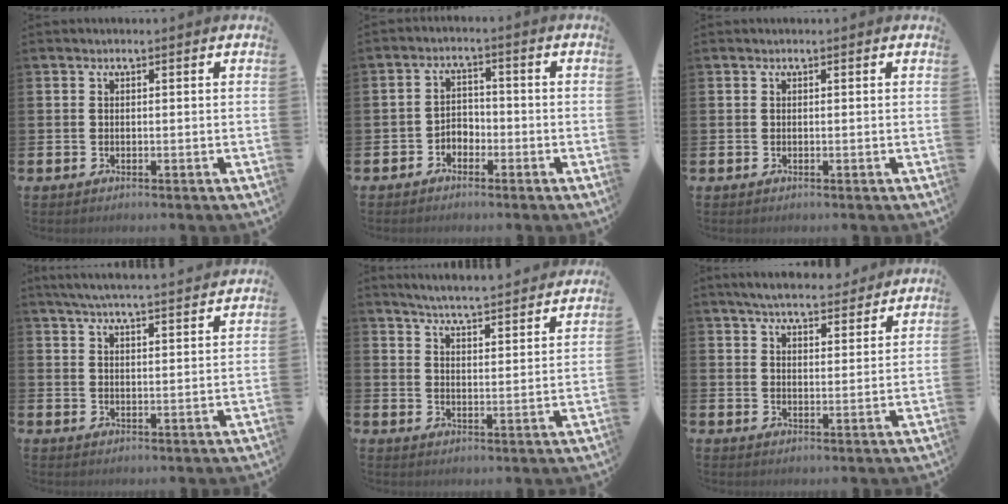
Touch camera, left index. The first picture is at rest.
{"total": 2.5, "force": [-2.0, 1.5, 0.4], "torque": [-0.018, 0.008, -0.045]}
{"total": 0.0}
{"total": 5.5, "force": [5.3, -0.3, 1.2], "torque": [-0.045, -0.026, 0.095]}
{"total": 5.5, "force": [5.4, -0.2, 0.9], "torque": [-0.033, -0.046, 0.092]}
{"total": 5.6, "force": [5.4, 1.0, 1.2], "torque": [-0.031, -0.029, 0.095]}